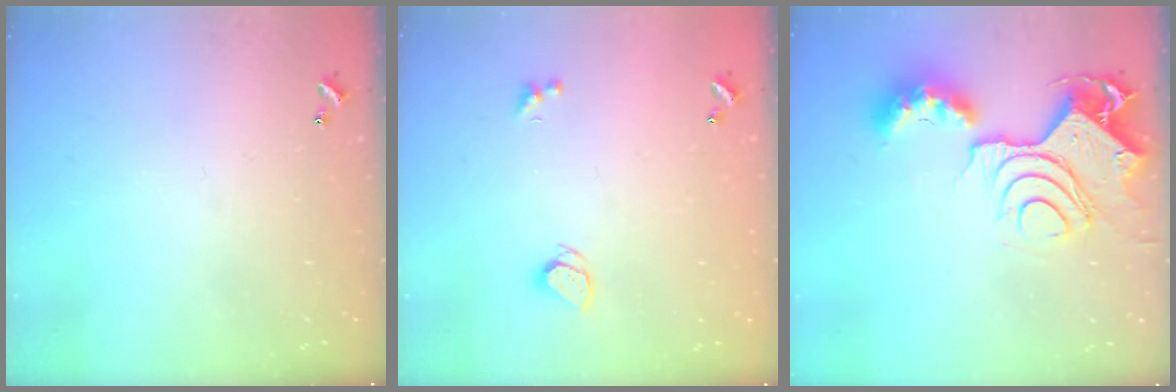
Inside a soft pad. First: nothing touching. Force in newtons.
{"total": 1.9, "press": 1.8, "slide": 0.4}
{"total": 15.5, "press": 15.4, "slide": 1.8}